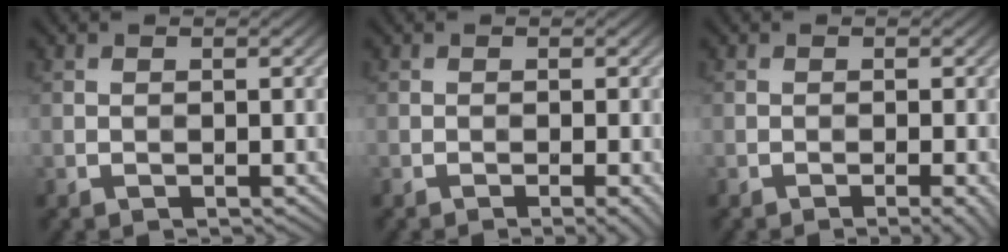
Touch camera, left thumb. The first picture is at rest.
{"total": 1.8, "force": [-0.8, 0.2, 1.5], "torque": [-0.021, 0.002, -0.014]}
{"total": 2.1, "force": [-1.0, 0.3, 1.8], "torque": [-0.023, 0.003, -0.017]}